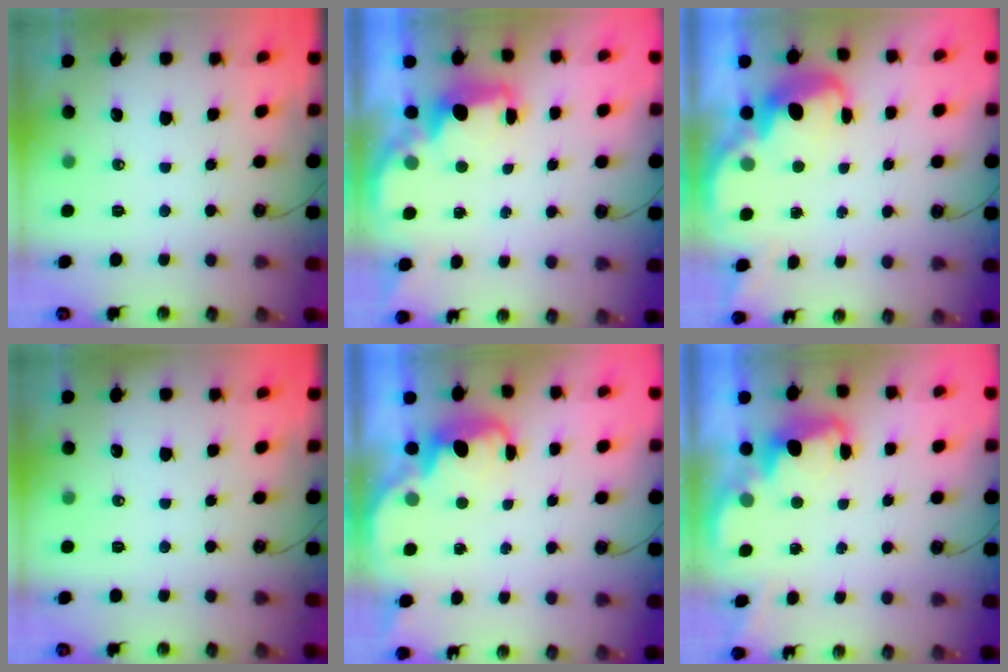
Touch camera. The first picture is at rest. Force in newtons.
{"total": 2.4, "press": 2.2, "slide": 0.7}
{"total": 3.2, "press": 3.2, "slide": 0.6}
{"total": 0.0}
{"total": 3.0, "press": 2.9, "slide": 0.7}
{"total": 2.4, "press": 2.3, "slide": 0.5}